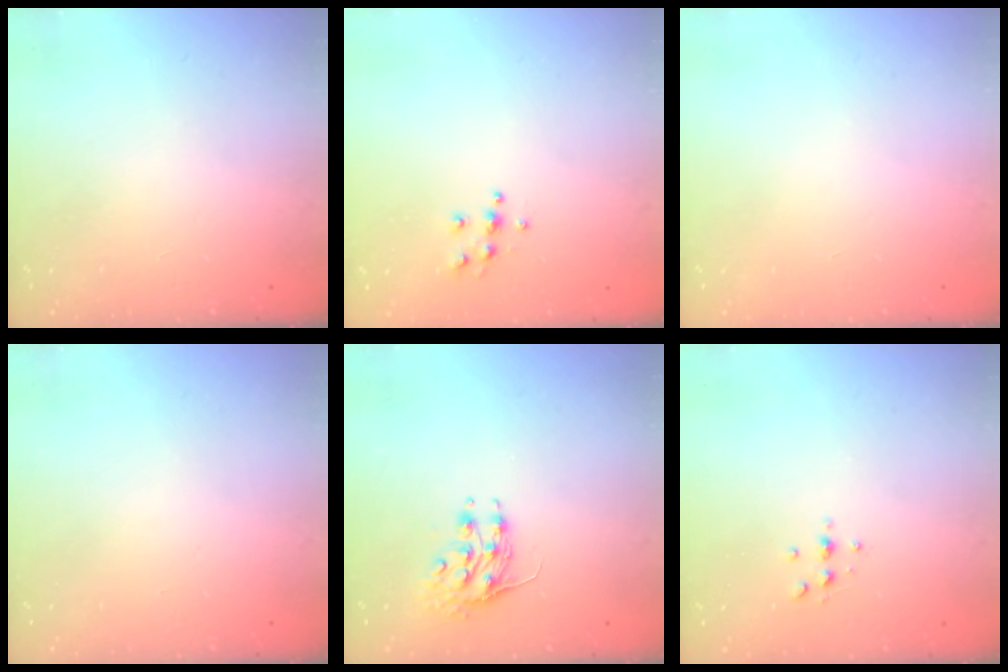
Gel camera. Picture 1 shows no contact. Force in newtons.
{"total": 5.6, "press": 5.6, "slide": 0.6}
{"total": 0.0}
{"total": 0.0}
{"total": 8.4, "press": 8.3, "slide": 1.0}
{"total": 3.3, "press": 3.2, "slide": 0.4}